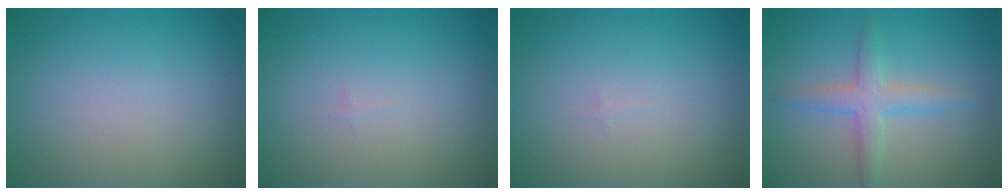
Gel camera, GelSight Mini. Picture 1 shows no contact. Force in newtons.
{"total": 0.0}
{"total": 0.0}
{"total": 3.0, "press": 3.0, "slide": 0.1}